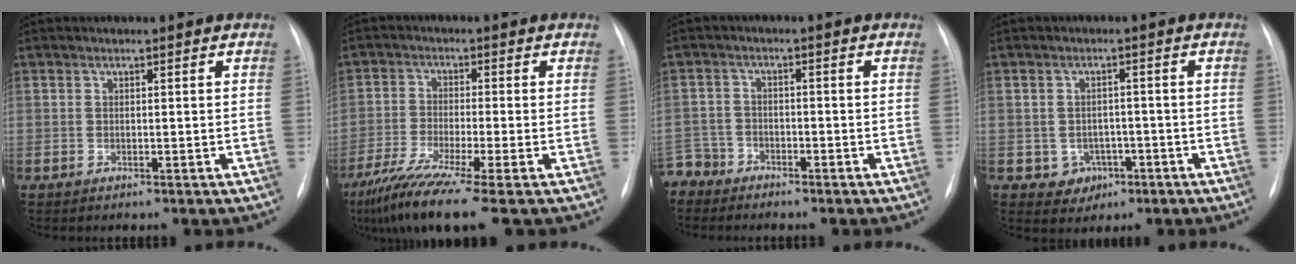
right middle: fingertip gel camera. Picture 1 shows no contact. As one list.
[{"total": 10.5, "force": [-7.2, -1.0, 7.7], "torque": [-0.135, -0.035, -0.124]}, {"total": 4.8, "force": [-4.2, 2.4, -0.7], "torque": [0.021, -0.003, -0.084]}, {"total": 3.7, "force": [-1.2, 3.3, 1.2], "torque": [-0.008, 0.009, -0.006]}]